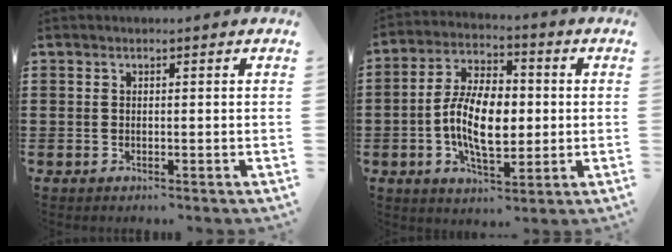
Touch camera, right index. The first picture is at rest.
{"total": 10.8, "force": [-0.9, 5.6, 9.1], "torque": [-0.188, 0.005, -0.023]}